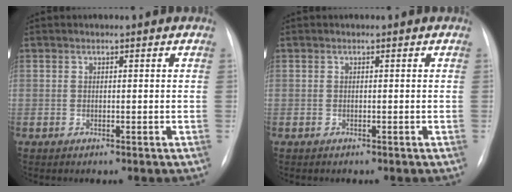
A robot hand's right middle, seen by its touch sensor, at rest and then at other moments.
{"total": 0.0}